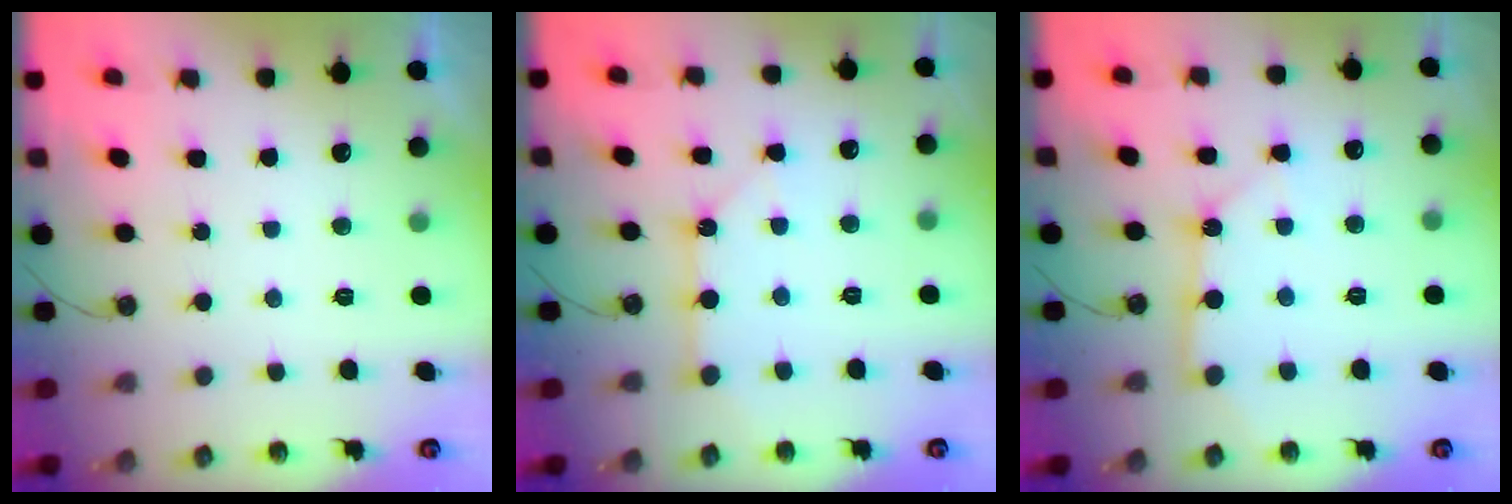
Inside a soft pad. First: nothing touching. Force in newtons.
{"total": 4.2, "press": 4.2, "slide": 0.3}
{"total": 5.6, "press": 5.6, "slide": 0.4}